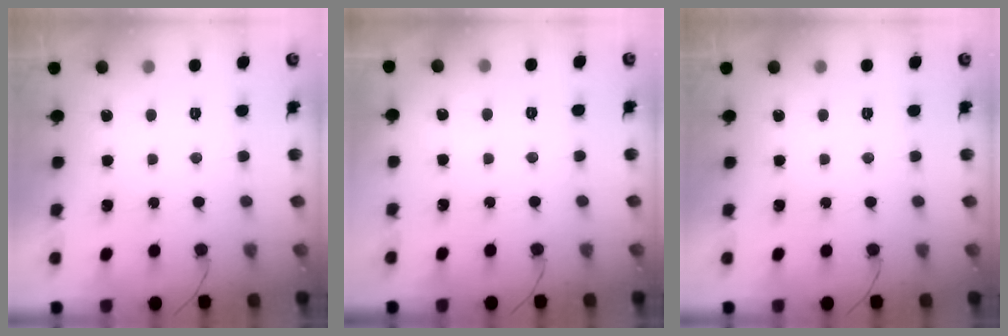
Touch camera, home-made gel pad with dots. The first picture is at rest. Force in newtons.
{"total": 1.1, "press": 1.1, "slide": 0.2}
{"total": 0.0}